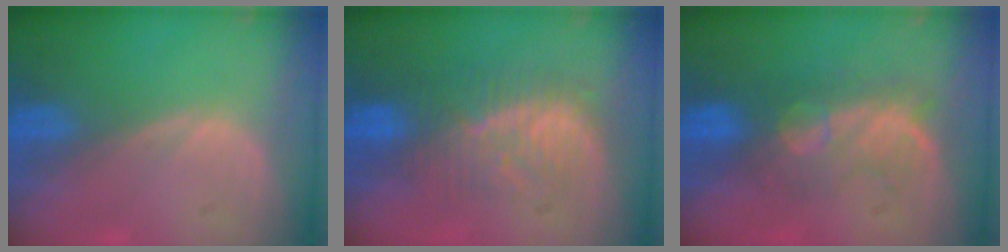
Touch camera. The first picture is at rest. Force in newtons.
{"total": 8.2, "press": 8.0, "slide": 1.6}
{"total": 7.5, "press": 7.2, "slide": 2.1}